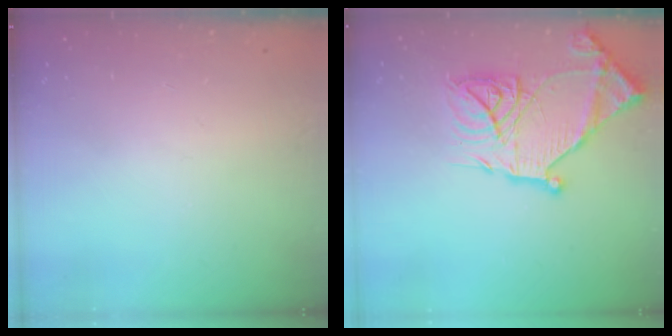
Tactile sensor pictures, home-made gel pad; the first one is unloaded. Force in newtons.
{"total": 22.8, "press": 22.6, "slide": 2.3}